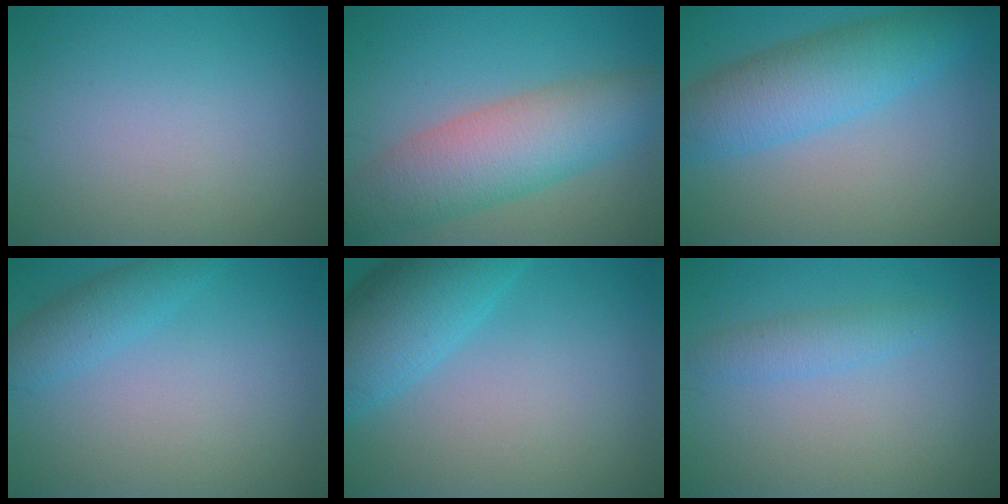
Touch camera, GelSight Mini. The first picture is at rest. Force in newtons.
{"total": 7.9, "press": 7.9, "slide": 0.5}
{"total": 6.5, "press": 6.5, "slide": 0.1}
{"total": 2.6, "press": 2.6, "slide": 0.2}
{"total": 6.6, "press": 6.6, "slide": 0.2}
{"total": 2.0, "press": 2.0, "slide": 0.2}